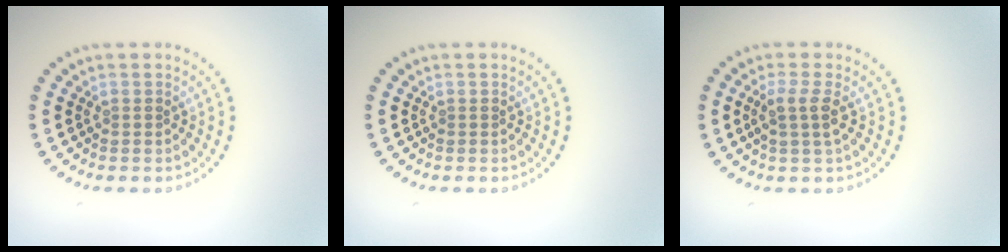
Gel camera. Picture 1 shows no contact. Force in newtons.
{"total": 0.0}
{"total": 2.1, "press": 1.7, "slide": 1.1}